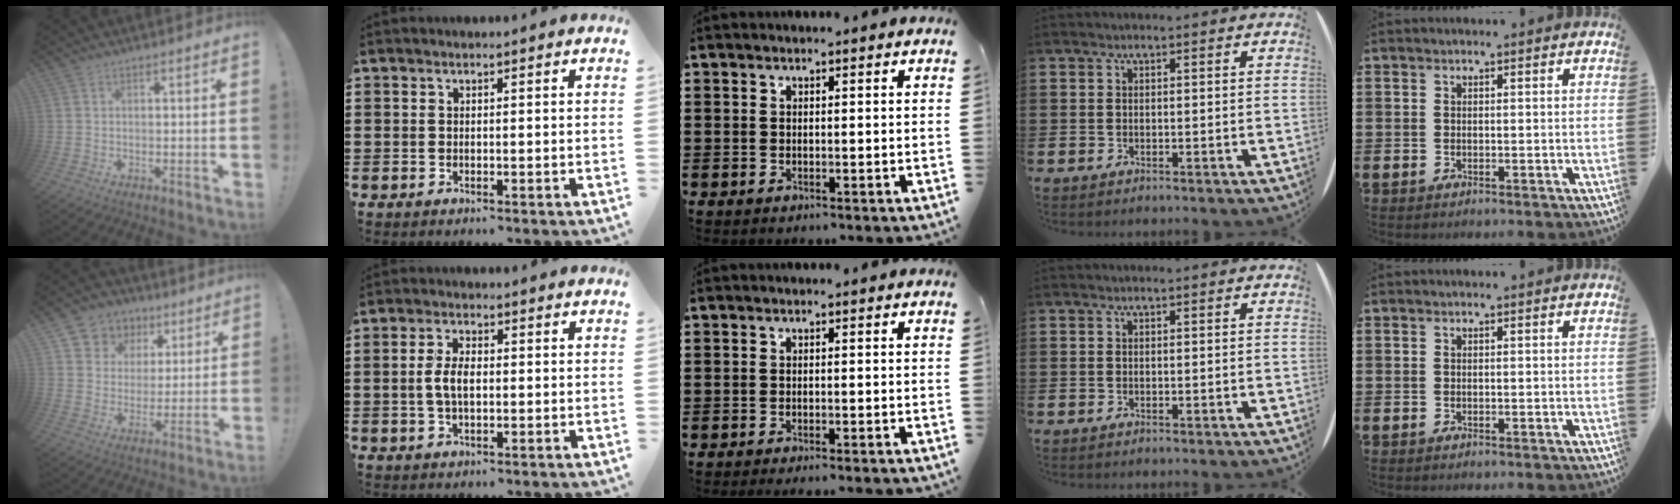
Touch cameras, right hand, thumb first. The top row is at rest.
{"thumb": {"total": 8.5, "force": [3.4, 7.6, 1.6], "torque": [-0.019, -0.027, 0.071]}, "index": {"total": 4.1, "force": [-0.1, 2.0, 3.6], "torque": [-0.084, 0.001, -0.008]}, "middle": {"total": 1.0, "force": [-0.9, -0.3, 0.4], "torque": [-0.007, -0.002, -0.017]}}